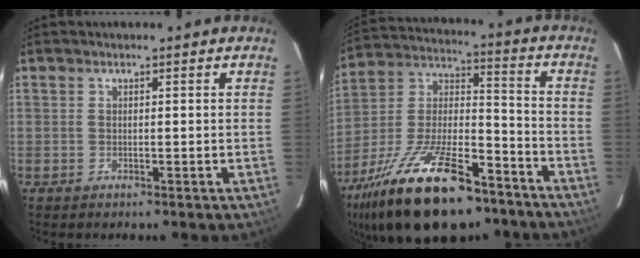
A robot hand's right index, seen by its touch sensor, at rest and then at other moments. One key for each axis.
{"total": 26.4, "fx": -17.2, "fy": 10.0, "fz": 17.3, "tx": -0.332, "ty": -0.018, "tz": -0.276}